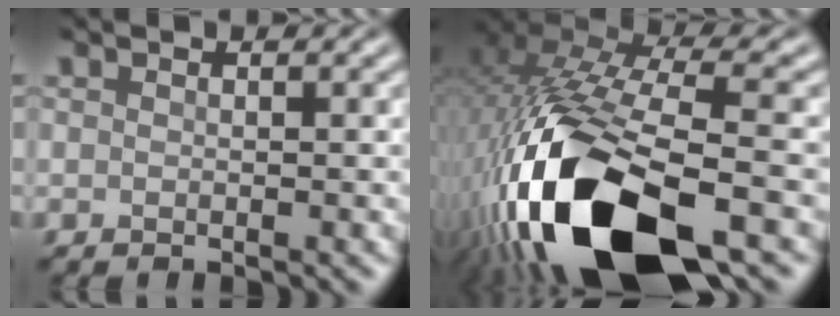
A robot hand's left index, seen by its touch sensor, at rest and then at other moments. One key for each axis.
{"total": 17.0, "fx": -7.4, "fy": 7.2, "fz": 13.6, "tx": -0.295, "ty": -0.043, "tz": -0.114}